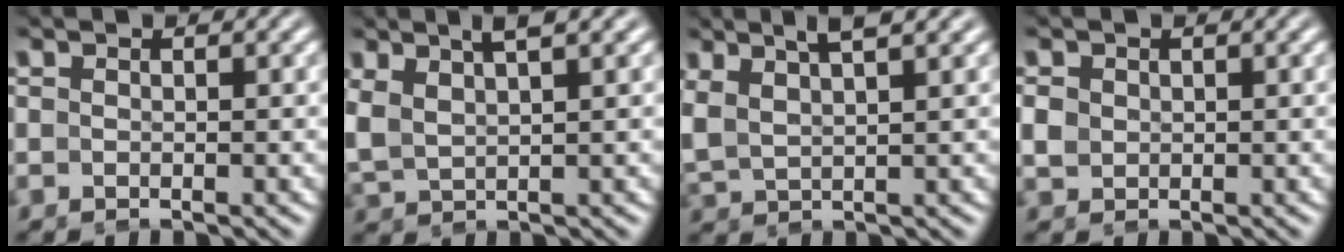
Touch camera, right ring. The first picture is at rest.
{"total": 4.1, "force": [2.1, 2.2, 2.7], "torque": [-0.068, 0.009, 0.040]}
{"total": 4.8, "force": [2.9, 2.5, 3.1], "torque": [-0.070, 0.016, 0.047]}
{"total": 1.2, "force": [0.2, 1.0, 0.6], "torque": [-0.018, -0.007, 0.012]}